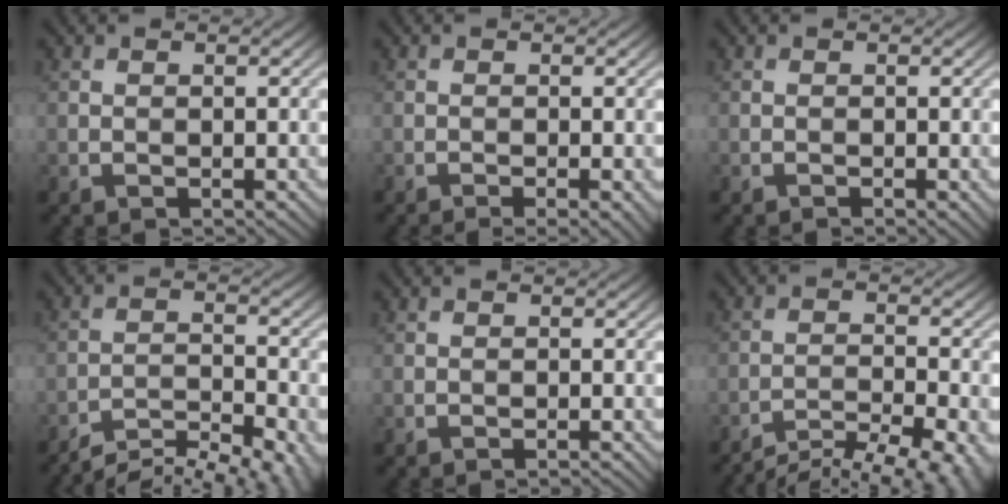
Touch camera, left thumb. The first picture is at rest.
{"total": 2.4, "force": [-1.3, 0.4, 2.0], "torque": [-0.027, 0.001, -0.023]}
{"total": 0.5, "force": [-0.4, 0.0, 0.3], "torque": [-0.006, 0.000, -0.009]}
{"total": 9.3, "force": [-8.0, 2.3, 4.2], "torque": [-0.072, -0.004, -0.117]}
{"total": 0.6, "force": [-0.6, 0.0, 0.3], "torque": [-0.002, 0.003, -0.016]}
{"total": 10.6, "force": [-9.4, 2.1, 4.5], "torque": [-0.075, -0.009, -0.129]}